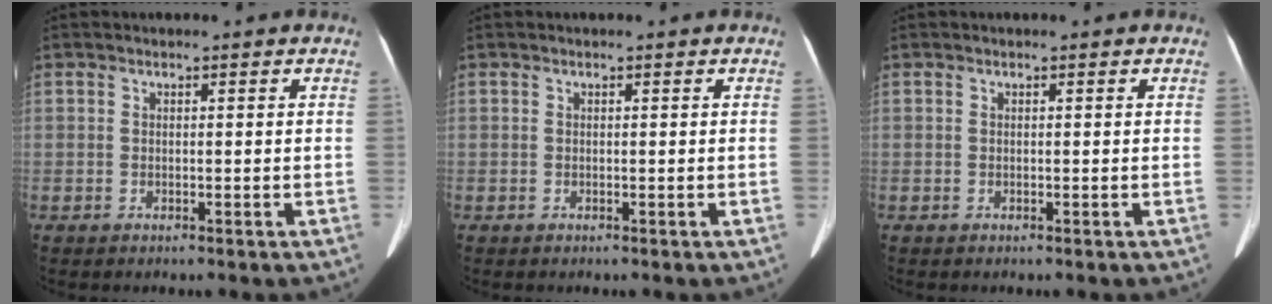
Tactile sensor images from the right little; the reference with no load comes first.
{"total": 0.0}
{"total": 0.0}